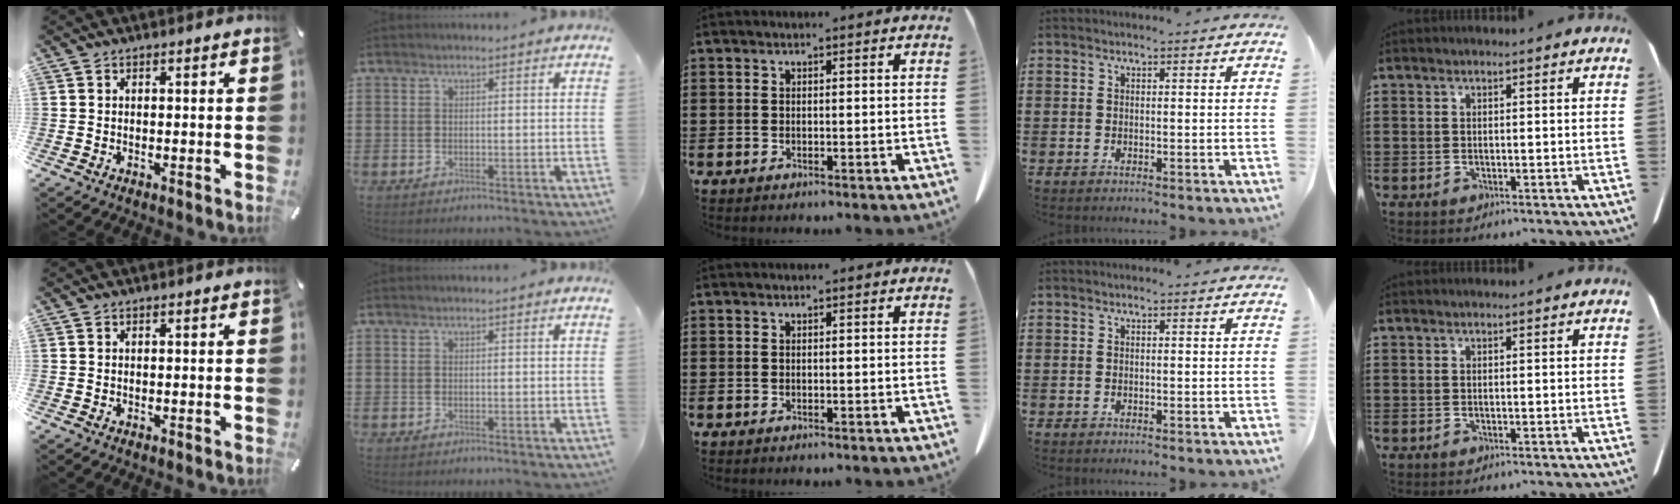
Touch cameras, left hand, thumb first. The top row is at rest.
{}